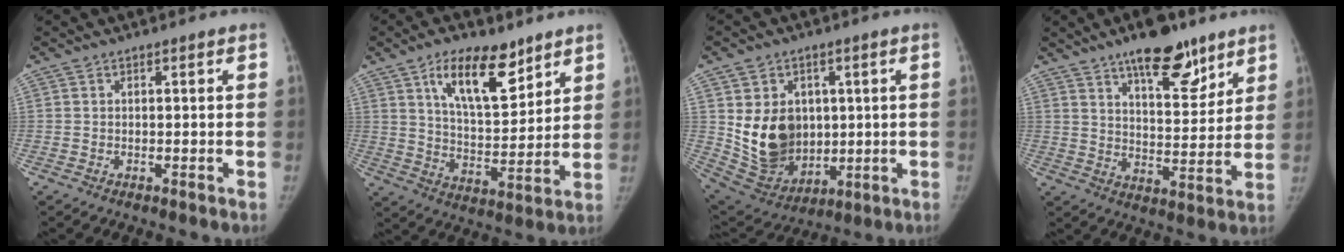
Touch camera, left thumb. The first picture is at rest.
{"total": 14.2, "force": [8.4, 6.4, 9.6], "torque": [-0.126, -0.047, 0.147]}
{"total": 15.0, "force": [1.9, 11.8, 9.0], "torque": [-0.112, -0.018, 0.066]}
{"total": 14.4, "force": [9.7, 5.5, 9.1], "torque": [-0.097, -0.055, 0.152]}